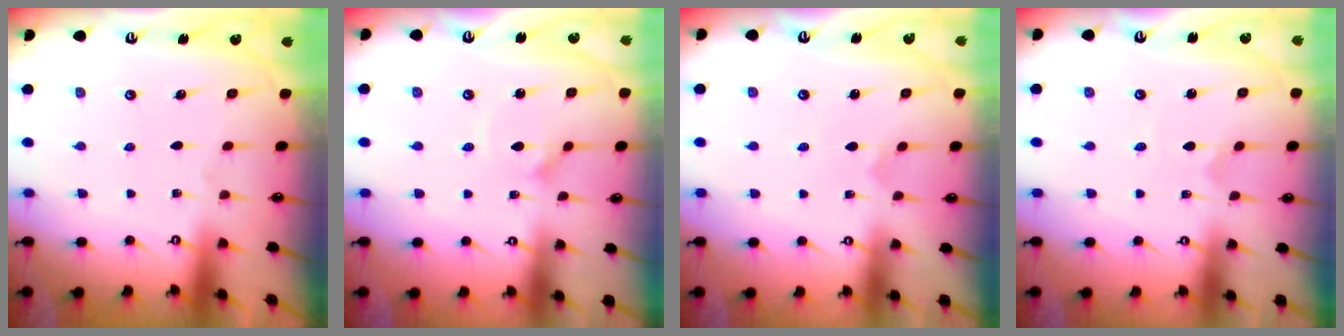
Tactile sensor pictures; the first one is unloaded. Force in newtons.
{"total": 2.0, "press": 2.0, "slide": 0.0}
{"total": 3.2, "press": 3.2, "slide": 0.2}
{"total": 0.6, "press": 0.6, "slide": 0.0}